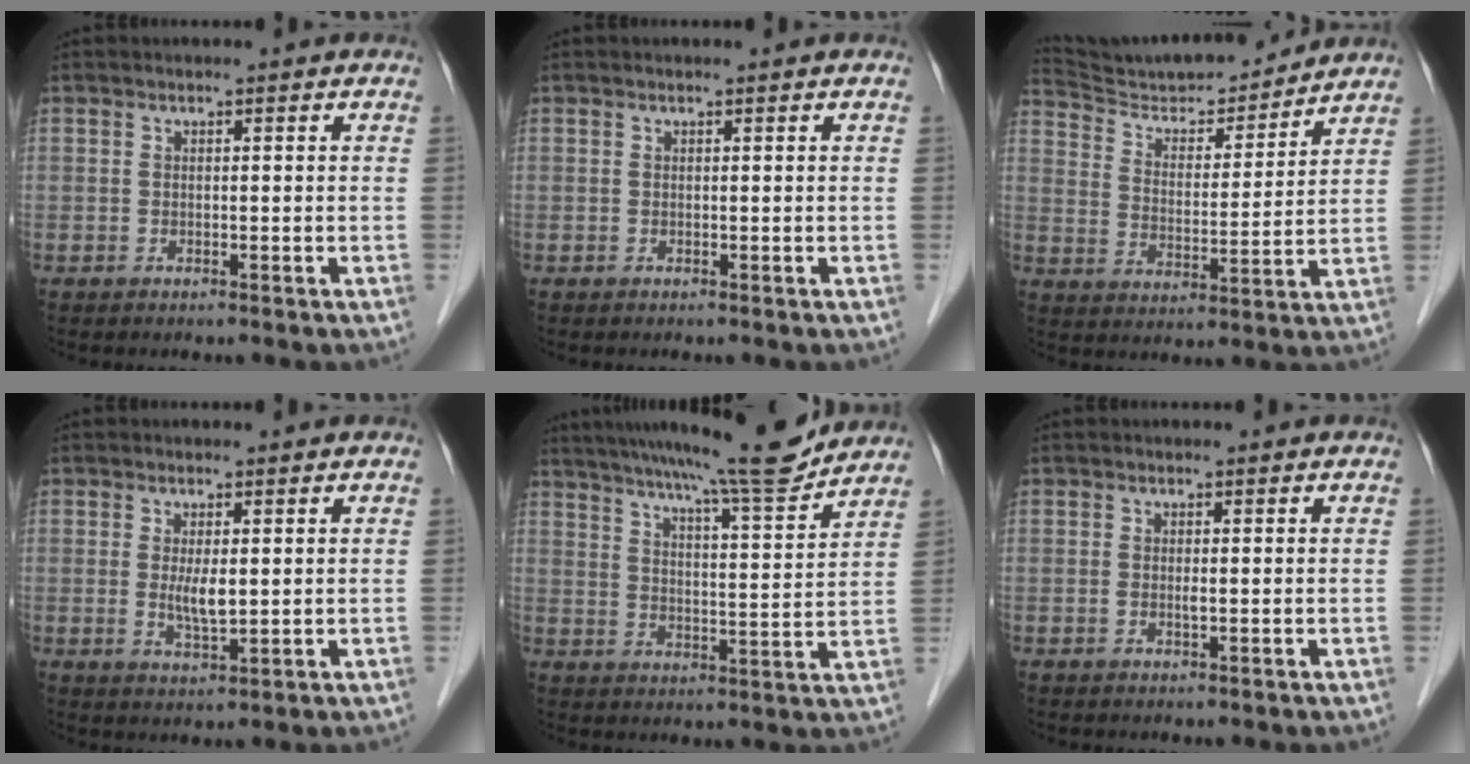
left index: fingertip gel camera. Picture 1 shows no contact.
{"total": 0.0}
{"total": 15.7, "force": [15.1, 1.8, 4.1], "torque": [-0.074, 0.000, 0.245]}
{"total": 3.5, "force": [0.4, 0.8, 3.4], "torque": [-0.067, -0.008, 0.011]}
{"total": 15.4, "force": [13.6, 0.1, 7.2], "torque": [-0.113, -0.005, 0.193]}
{"total": 0.8, "force": [0.0, 0.1, 0.7], "torque": [-0.018, -0.002, 0.000]}